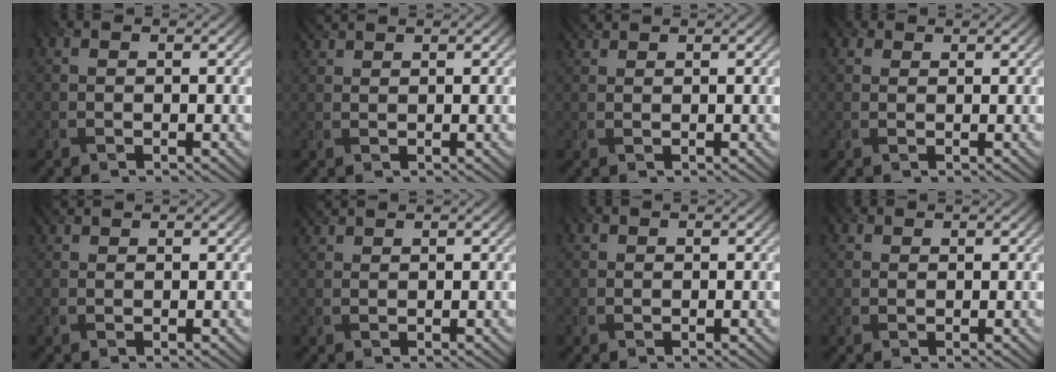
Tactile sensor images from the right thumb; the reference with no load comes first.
{"total": 1.9, "force": [1.7, 0.2, 0.7], "torque": [-0.017, 0.006, 0.033]}
{"total": 1.5, "force": [1.4, 0.2, 0.6], "torque": [-0.012, 0.005, 0.026]}
{"total": 1.9, "force": [1.3, 1.2, 0.7], "torque": [-0.016, 0.002, 0.023]}
{"total": 1.6, "force": [1.4, 0.4, 0.6], "torque": [-0.013, 0.006, 0.027]}
{"total": 1.8, "force": [1.7, 0.3, 0.7], "torque": [-0.016, 0.006, 0.032]}
{"total": 0.8, "force": [0.3, 0.7, 0.0], "torque": [0.001, 0.002, 0.007]}
{"total": 1.8, "force": [1.1, 1.3, 0.5], "torque": [-0.013, 0.003, 0.021]}